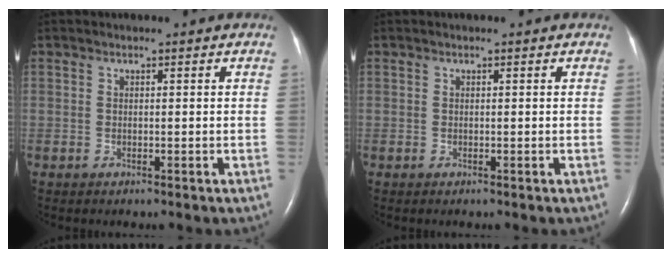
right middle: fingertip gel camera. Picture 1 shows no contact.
{"total": 0.0}